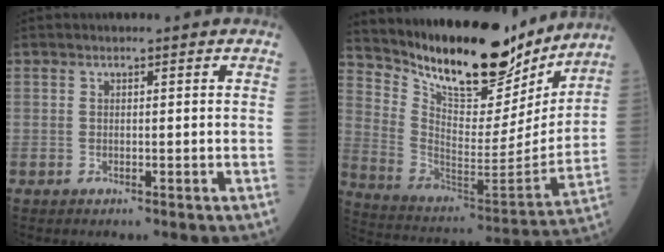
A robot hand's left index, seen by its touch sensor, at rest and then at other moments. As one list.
[{"total": 20.9, "force": [18.2, 5.7, 8.5], "torque": [-0.153, -0.034, 0.292]}]